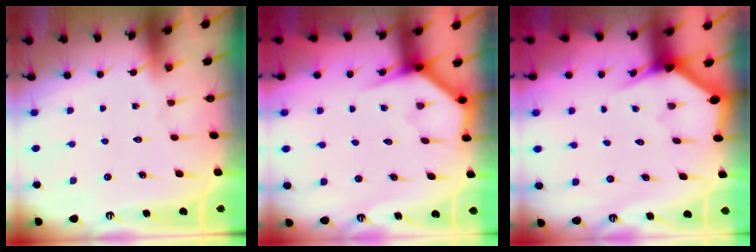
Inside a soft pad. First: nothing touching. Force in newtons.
{"total": 3.8, "press": 3.8, "slide": 0.2}
{"total": 2.9, "press": 2.9, "slide": 0.1}